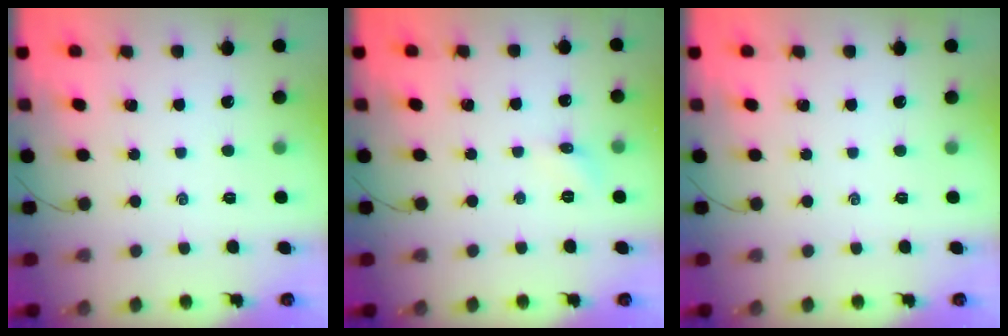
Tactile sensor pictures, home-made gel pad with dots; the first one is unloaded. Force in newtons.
{"total": 4.7, "press": 4.5, "slide": 1.5}
{"total": 0.0}